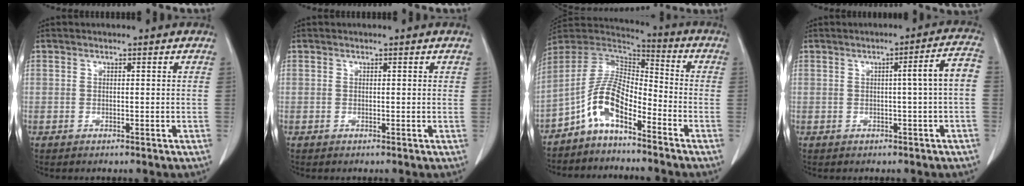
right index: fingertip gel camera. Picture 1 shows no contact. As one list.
[{"total": 0.0}, {"total": 9.1, "force": [-5.3, 3.2, 6.7], "torque": [-0.142, 0.025, -0.106]}, {"total": 5.1, "force": [-0.3, -0.5, 5.1], "torque": [-0.065, 0.011, -0.005]}]